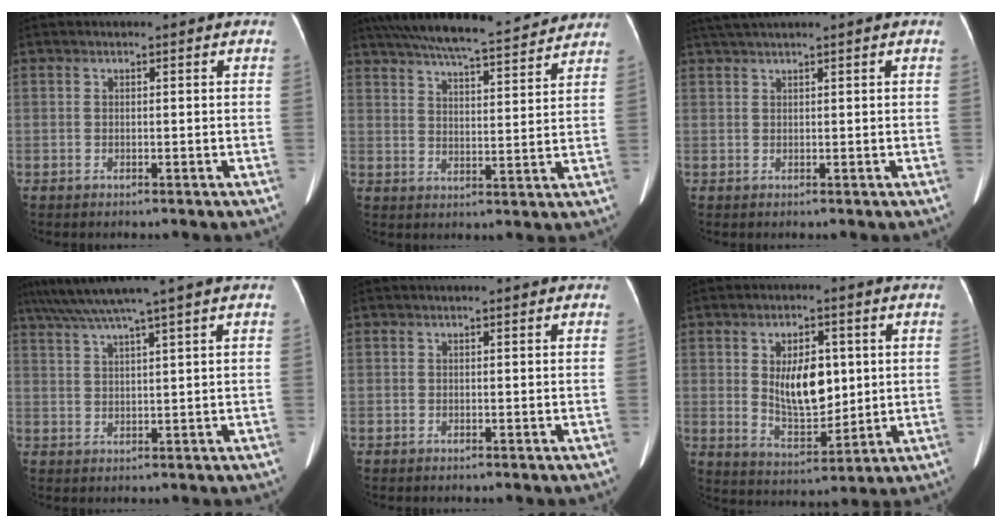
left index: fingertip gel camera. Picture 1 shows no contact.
{"total": 18.8, "force": [17.0, 2.1, 7.7], "torque": [-0.134, 0.025, 0.240]}
{"total": 3.3, "force": [2.8, -0.5, 1.6], "torque": [-0.030, 0.024, 0.056]}
{"total": 7.7, "force": [6.1, -1.9, 4.4], "torque": [-0.077, 0.024, 0.104]}
{"total": 0.6, "force": [0.5, 0.0, 0.3], "torque": [-0.007, 0.008, 0.009]}
{"total": 9.3, "force": [1.5, 4.5, 8.0], "torque": [-0.145, -0.002, 0.037]}